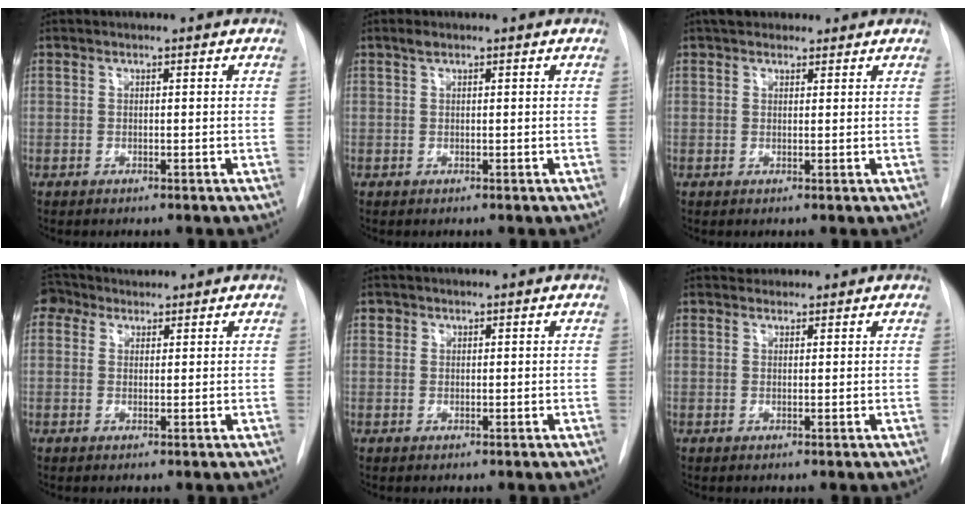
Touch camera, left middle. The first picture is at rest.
{"total": 0.9, "force": [0.6, 0.3, 0.5], "torque": [-0.010, 0.008, 0.011]}
{"total": 4.8, "force": [3.9, 2.3, 1.6], "torque": [-0.014, 0.024, 0.062]}
{"total": 3.0, "force": [2.5, 1.7, -0.1], "torque": [-0.001, 0.025, 0.044]}
{"total": 0.9, "force": [0.4, 0.8, 0.0], "torque": [0.010, 0.003, 0.003]}
{"total": 1.6, "force": [1.4, 0.7, -0.2], "torque": [0.003, 0.010, 0.021]}